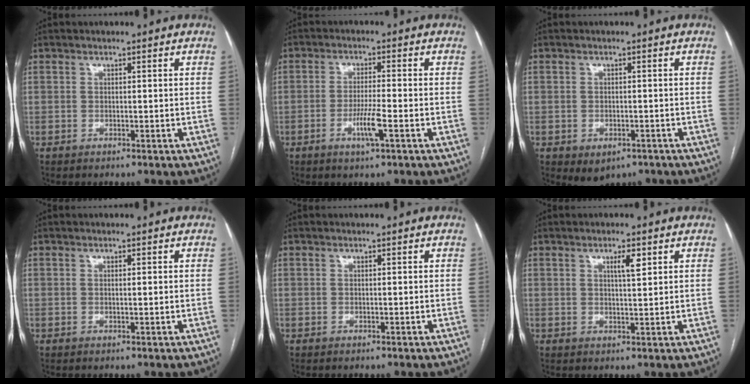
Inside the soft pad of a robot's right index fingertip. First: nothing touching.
{"total": 4.7, "force": [-1.9, 0.0, 4.3], "torque": [-0.081, -0.008, -0.035]}
{"total": 4.0, "force": [-2.4, 2.6, 1.8], "torque": [-0.020, -0.001, -0.023]}
{"total": 0.6, "force": [0.1, -0.1, 0.5], "torque": [-0.010, -0.001, 0.002]}
{"total": 0.0}
{"total": 2.6, "force": [1.3, 0.3, 2.3], "torque": [-0.040, -0.001, 0.022]}